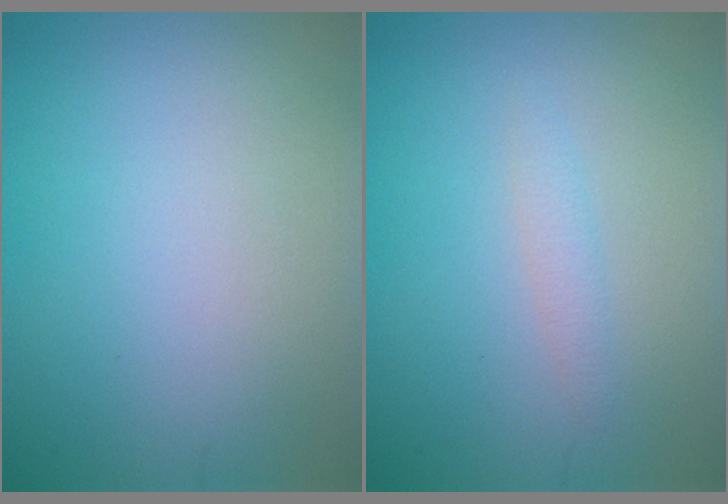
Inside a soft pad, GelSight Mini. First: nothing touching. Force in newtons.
{"total": 1.1, "press": 1.1, "slide": 0.1}